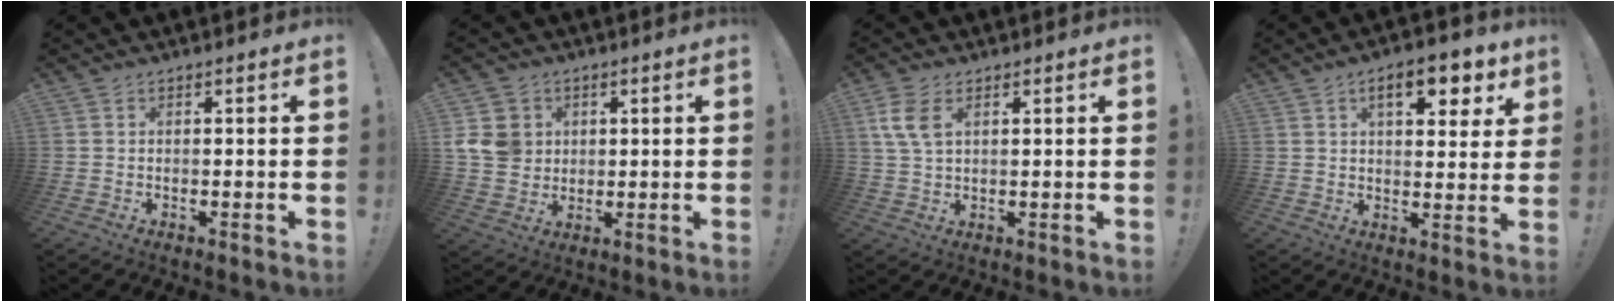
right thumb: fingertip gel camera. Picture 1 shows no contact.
{"total": 9.8, "force": [2.5, 8.7, 3.6], "torque": [-0.076, -0.013, 0.051]}
{"total": 7.1, "force": [2.8, 3.9, 5.2], "torque": [-0.106, -0.004, 0.053]}
{"total": 10.1, "force": [5.1, 4.0, 7.6], "torque": [-0.099, -0.017, 0.083]}